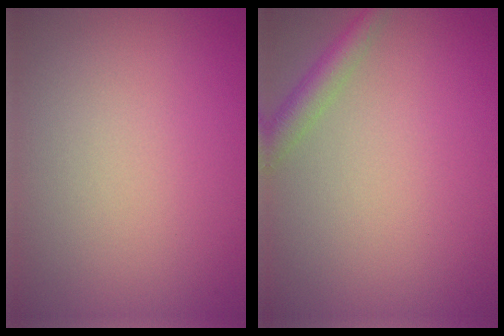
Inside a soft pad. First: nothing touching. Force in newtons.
{"total": 2.4, "press": 2.4, "slide": 0.1}